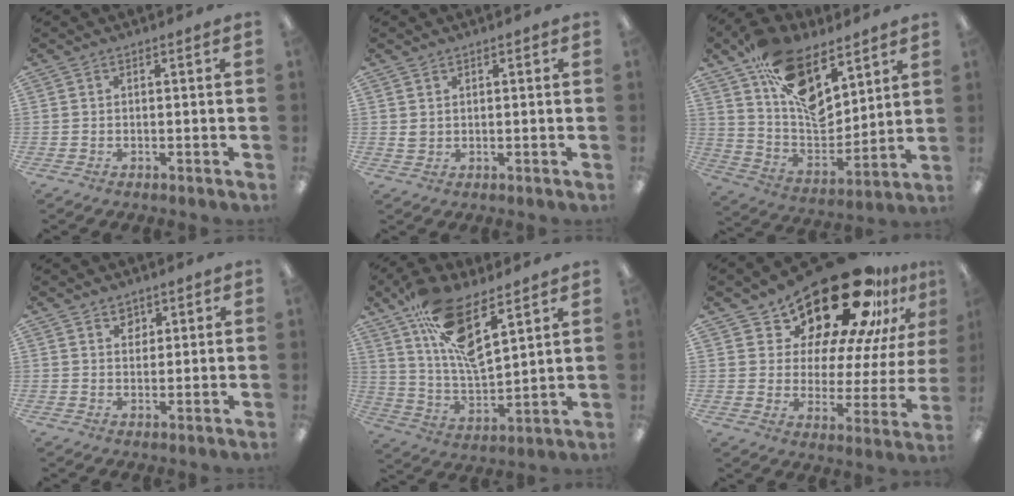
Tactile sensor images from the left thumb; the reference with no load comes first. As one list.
[{"total": 1.8, "force": [0.8, 1.5, 0.4], "torque": [-0.003, -0.001, 0.012]}, {"total": 18.5, "force": [10.8, 10.0, 11.2], "torque": [-0.191, -0.057, 0.201]}, {"total": 3.0, "force": [2.0, 2.1, 0.5], "torque": [0.000, -0.005, 0.033]}, {"total": 15.8, "force": [10.3, 5.2, 10.8], "torque": [-0.205, -0.050, 0.181]}, {"total": 27.5, "force": [20.6, 11.5, 14.2], "torque": [-0.216, -0.146, 0.356]}]